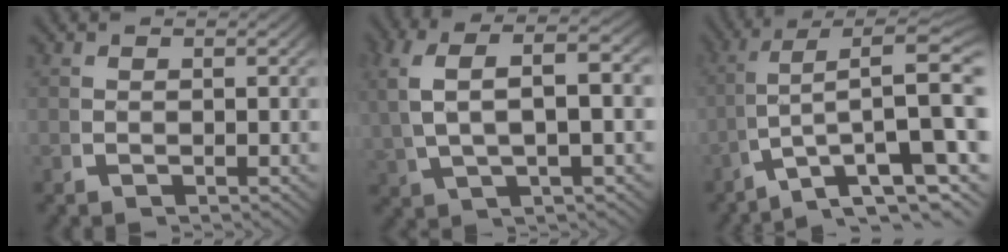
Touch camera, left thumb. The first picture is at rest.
{"total": 7.6, "force": [2.2, 3.3, 6.4], "torque": [-0.121, 0.021, 0.037]}
{"total": 11.8, "force": [-3.1, 5.9, 9.7], "torque": [-0.160, -0.050, -0.023]}